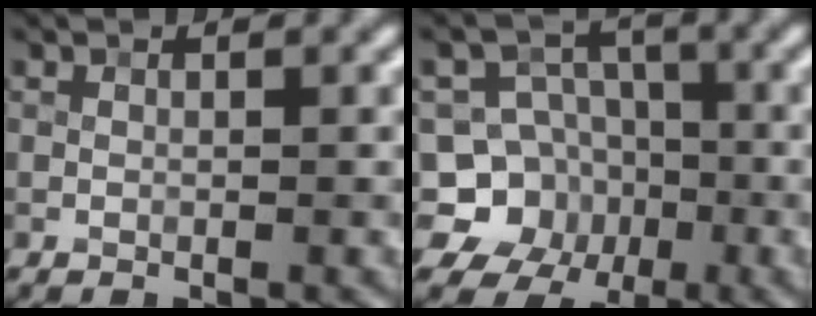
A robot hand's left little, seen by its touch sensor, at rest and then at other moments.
{"total": 9.1, "force": [-2.9, 8.4, 2.3], "torque": [-0.044, 0.024, -0.077]}